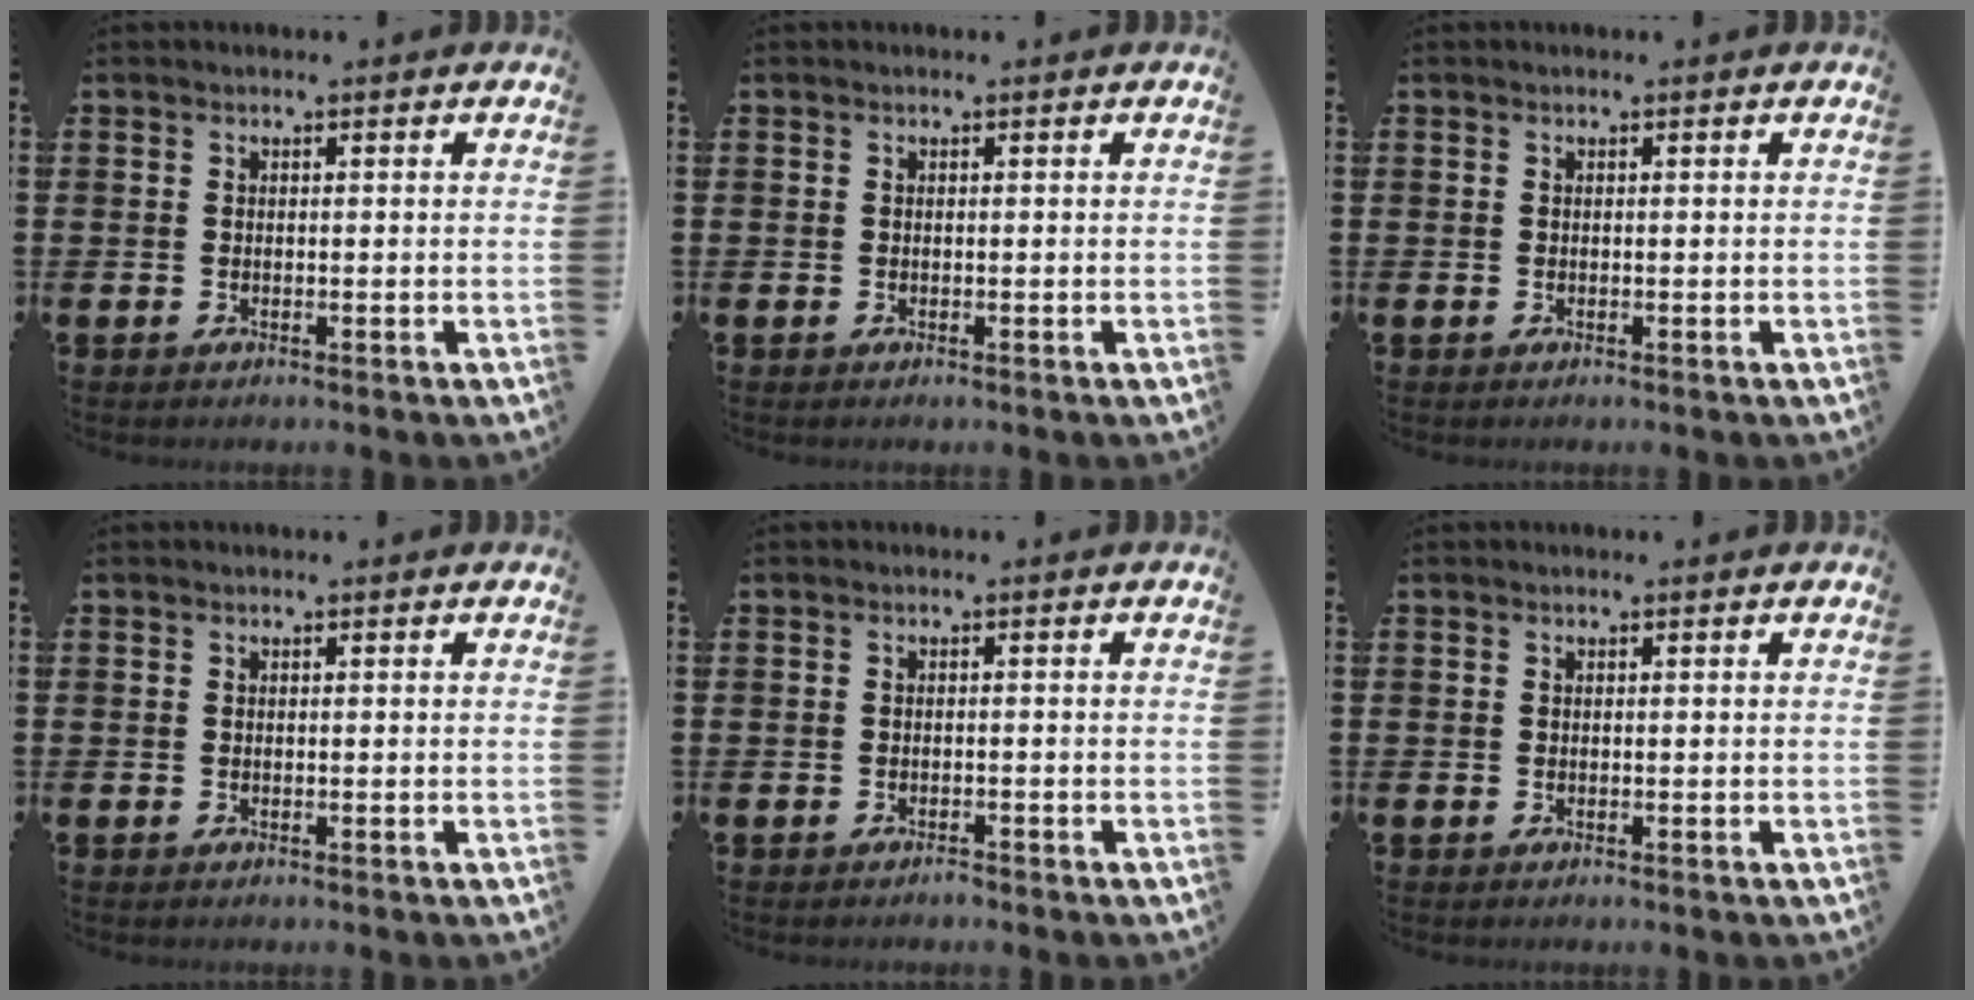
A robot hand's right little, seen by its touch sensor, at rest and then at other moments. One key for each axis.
{"total": 0.0}
{"total": 0.0}
{"total": 0.0}
{"total": 0.7, "fx": -0.7, "fy": 0.1, "fz": 0.1, "tx": 0.003, "ty": -0.006, "tz": -0.016}
{"total": 0.0}